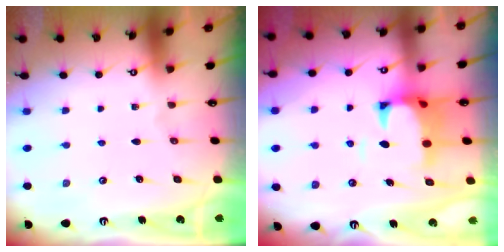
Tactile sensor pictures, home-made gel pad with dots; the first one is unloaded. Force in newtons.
{"total": 2.6, "press": 2.4, "slide": 1.1}